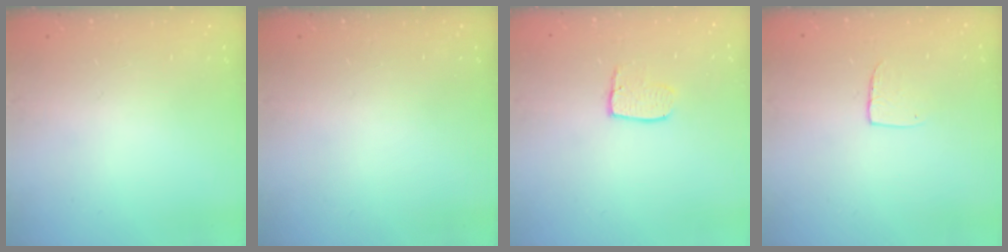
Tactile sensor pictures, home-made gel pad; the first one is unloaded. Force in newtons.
{"total": 0.0}
{"total": 5.5, "press": 5.5, "slide": 0.3}
{"total": 5.9, "press": 5.9, "slide": 0.5}